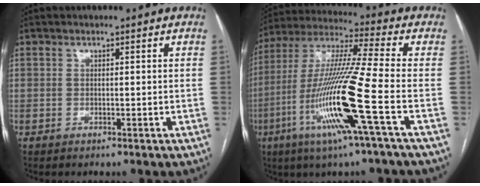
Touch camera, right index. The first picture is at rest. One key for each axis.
{"total": 17.5, "fx": -6.0, "fy": -1.1, "fz": 16.4, "tx": -0.333, "ty": -0.018, "tz": -0.121}